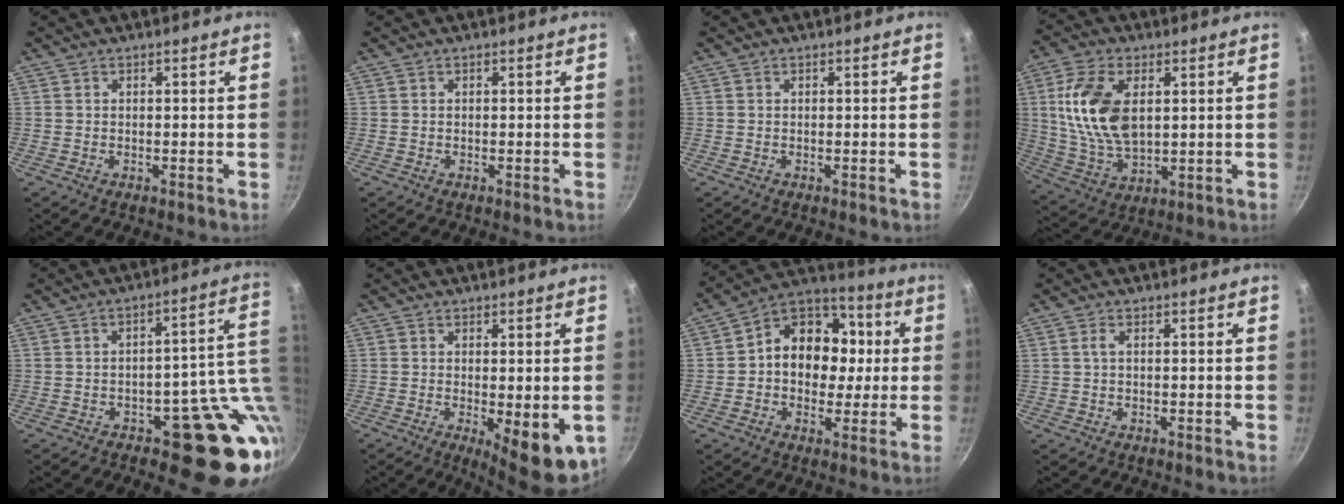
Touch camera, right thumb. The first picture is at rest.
{"total": 0.0}
{"total": 0.0}
{"total": 15.1, "force": [3.0, 8.6, 12.0], "torque": [-0.222, -0.012, 0.065]}
{"total": 14.7, "force": [-2.3, 7.7, 12.3], "torque": [-0.082, 0.025, -0.022]}
{"total": 9.9, "force": [-2.5, 3.1, 9.1], "torque": [-0.105, -0.012, -0.022]}
{"total": 15.0, "force": [0.6, 12.0, 8.9], "torque": [-0.090, 0.031, -0.010]}
{"total": 1.3, "force": [0.2, 0.5, 1.2], "torque": [-0.025, 0.003, 0.003]}